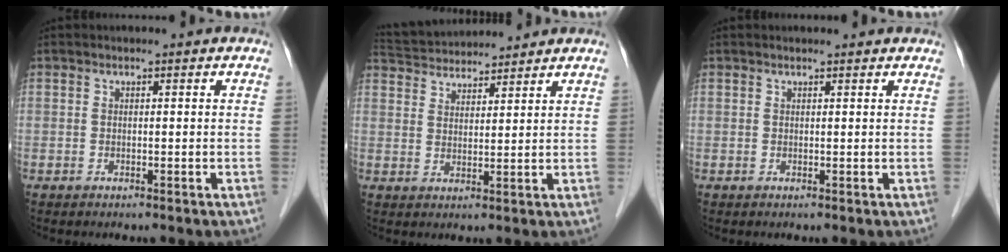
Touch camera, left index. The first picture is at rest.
{"total": 10.0, "force": [9.6, 1.5, 2.3], "torque": [-0.049, 0.034, 0.159]}
{"total": 2.1, "force": [2.1, 0.3, 0.5], "torque": [-0.013, 0.014, 0.023]}